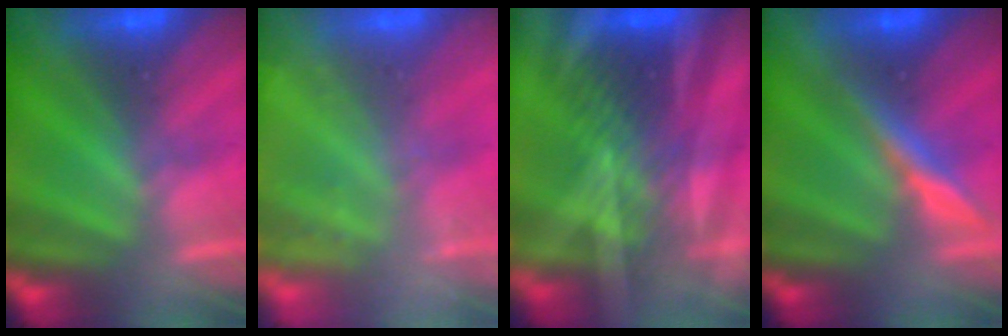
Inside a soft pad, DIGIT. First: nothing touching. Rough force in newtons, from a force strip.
{"total": 2.4}
{"total": 3.0}
{"total": 4.4}